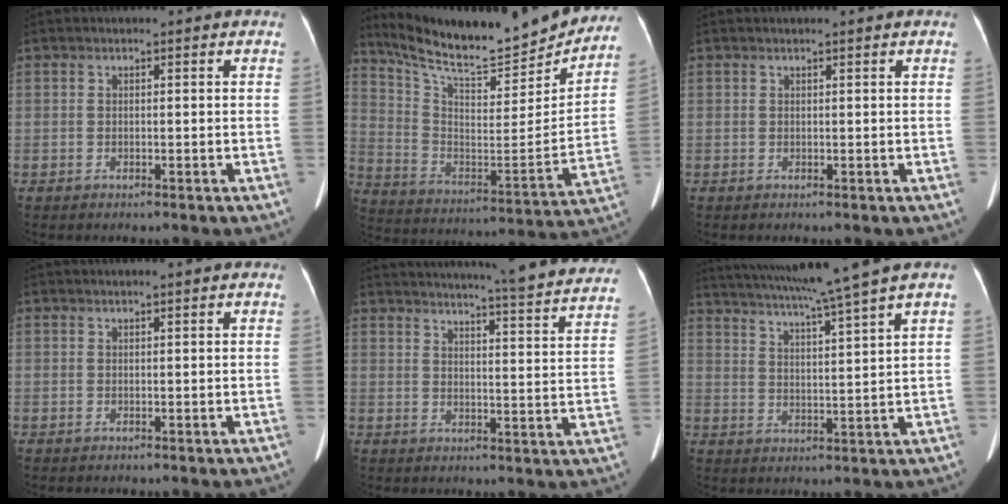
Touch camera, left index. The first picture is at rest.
{"total": 26.0, "force": [23.1, 4.0, 11.2], "torque": [-0.191, -0.053, 0.340]}
{"total": 0.0}
{"total": 0.6, "force": [0.5, -0.1, 0.4], "torque": [-0.009, 0.003, 0.012]}
{"total": 27.2, "force": [25.2, 0.7, 10.3], "torque": [-0.155, -0.073, 0.296]}
{"total": 14.1, "force": [11.5, -2.4, 7.8], "torque": [-0.134, -0.008, 0.172]}